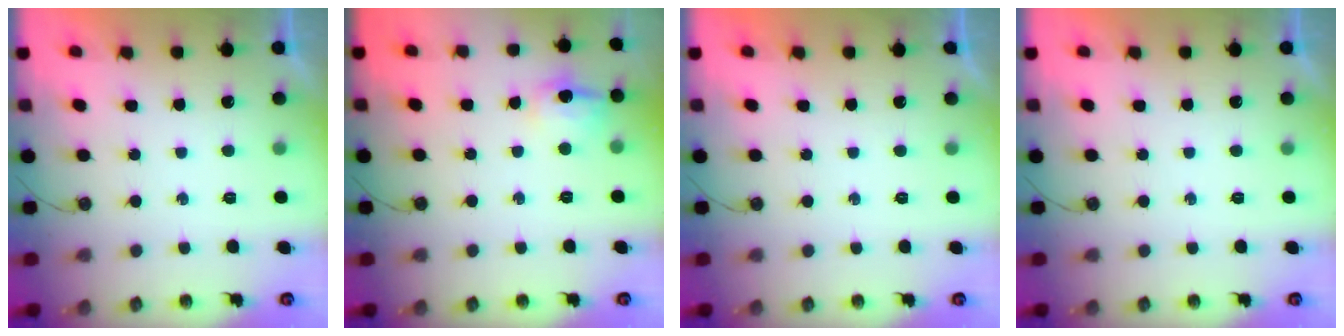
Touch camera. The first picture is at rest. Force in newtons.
{"total": 11.2, "press": 11.2, "slide": 1.0}
{"total": 0.0}
{"total": 0.0}